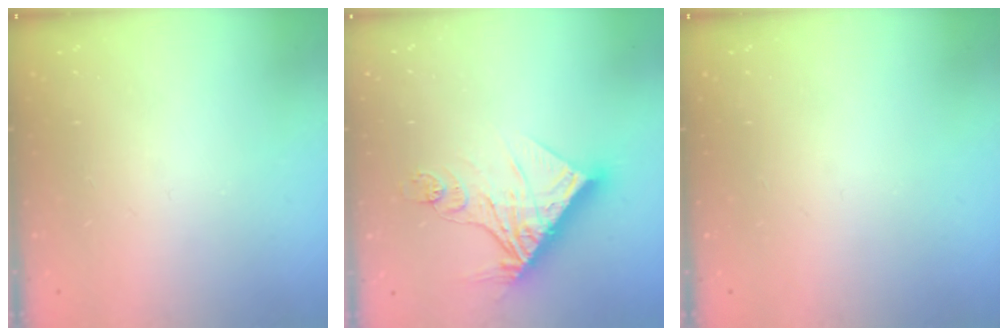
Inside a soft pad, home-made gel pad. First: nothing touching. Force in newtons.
{"total": 13.9, "press": 13.9, "slide": 0.7}
{"total": 0.0}